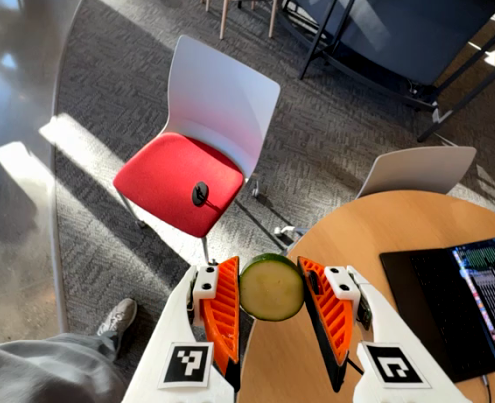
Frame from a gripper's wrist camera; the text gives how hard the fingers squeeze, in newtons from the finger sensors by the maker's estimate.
{"total": 8.7, "left": 9.1, "right": 8.4}